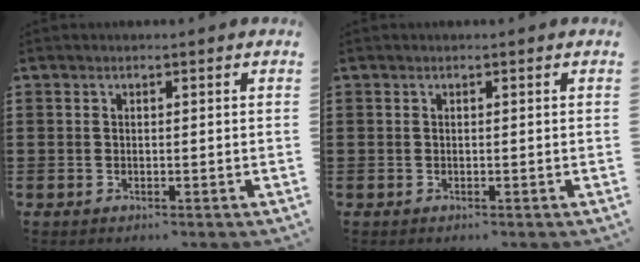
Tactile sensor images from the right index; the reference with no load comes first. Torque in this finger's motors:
{"motor_torque": [-0.38, 1.76, 0.00, 0.00]}